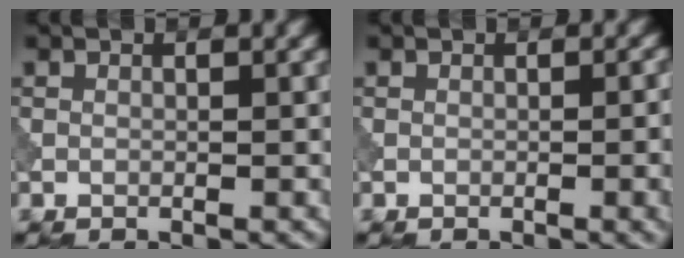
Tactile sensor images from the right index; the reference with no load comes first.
{"total": 2.2, "force": [0.0, 0.4, 2.2], "torque": [-0.028, -0.001, 0.001]}